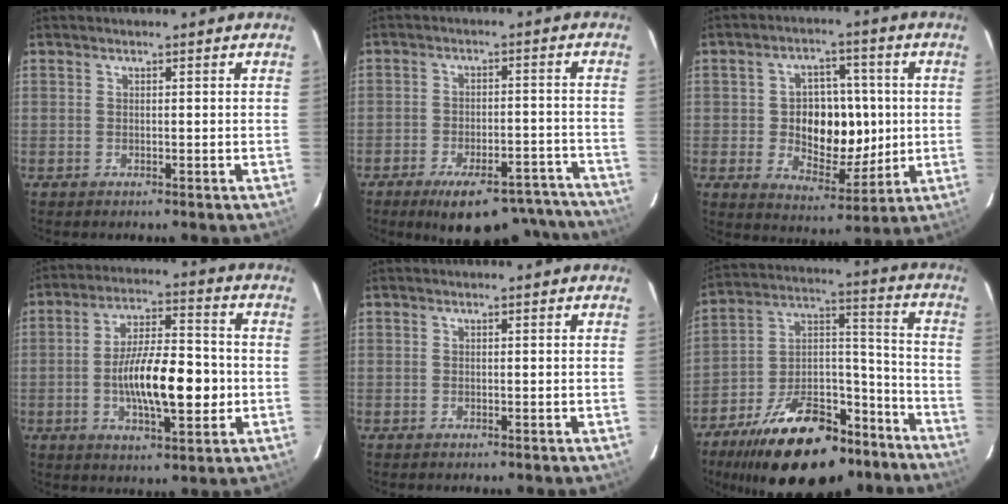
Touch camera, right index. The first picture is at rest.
{"total": 19.1, "force": [-16.2, 6.2, 7.9], "torque": [-0.126, 0.019, -0.196]}
{"total": 12.0, "force": [-0.3, 8.5, 8.4], "torque": [-0.153, 0.006, 0.009]}
{"total": 14.2, "force": [-2.4, 4.6, 13.2], "torque": [-0.237, 0.002, -0.036]}
{"total": 0.0}
{"total": 25.2, "force": [-17.0, 12.1, 14.0], "torque": [-0.259, 0.034, -0.247]}